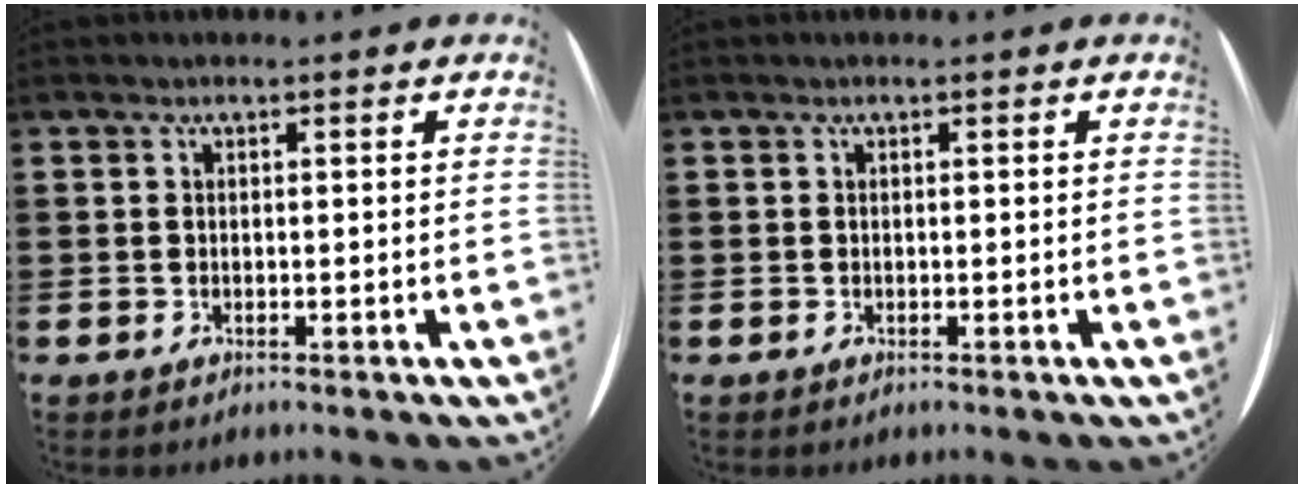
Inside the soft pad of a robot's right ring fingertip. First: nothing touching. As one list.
[{"total": 0.0}]